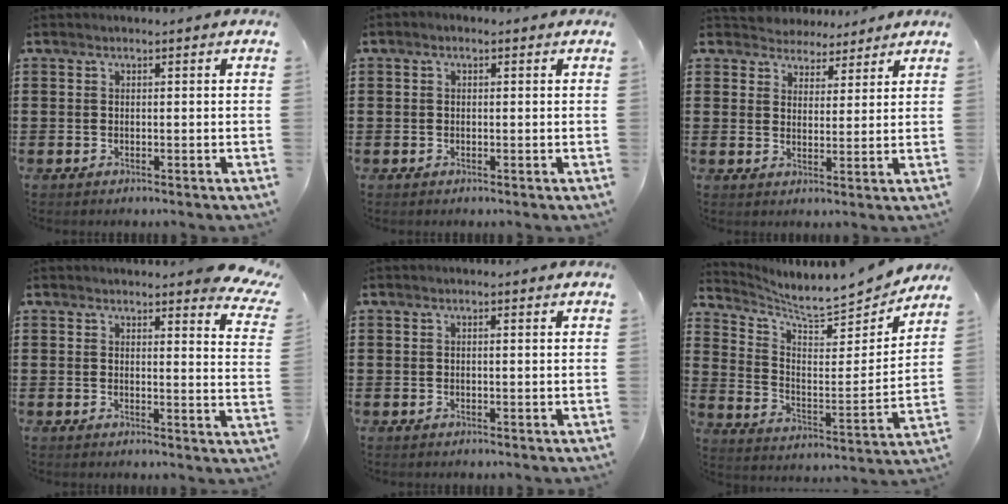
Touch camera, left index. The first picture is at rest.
{"total": 0.6, "force": [-0.1, 0.5, 0.4], "torque": [-0.008, 0.003, -0.003]}
{"total": 3.8, "force": [3.3, 1.7, -0.5], "torque": [-0.011, -0.010, 0.060]}
{"total": 3.9, "force": [3.7, 0.1, 1.2], "torque": [-0.021, -0.019, 0.066]}
{"total": 0.6, "force": [0.2, 0.0, 0.6], "torque": [-0.011, -0.003, 0.004]}
{"total": 7.1, "force": [6.6, 0.7, 2.3], "torque": [-0.070, -0.057, 0.109]}